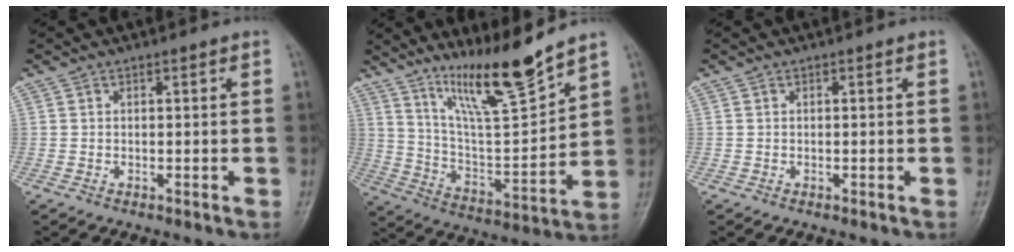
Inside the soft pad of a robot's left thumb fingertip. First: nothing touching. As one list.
[{"total": 14.6, "force": [11.5, 1.0, 9.0], "torque": [-0.139, -0.084, 0.215]}, {"total": 0.0}]